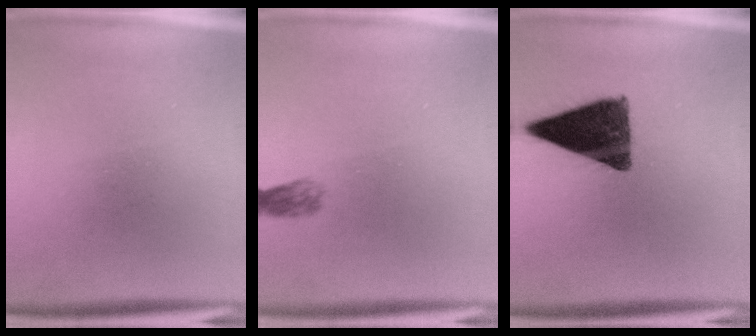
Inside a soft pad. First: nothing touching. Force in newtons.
{"total": 1.5}
{"total": 12.6}